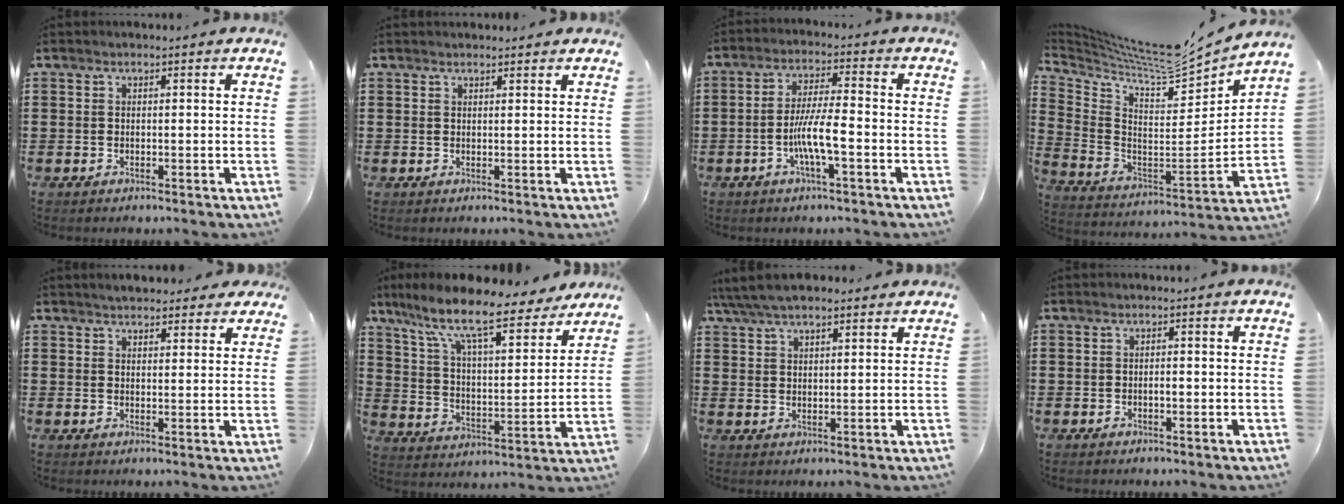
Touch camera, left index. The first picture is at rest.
{"total": 1.1, "force": [1.1, 0.3, 0.2], "torque": [-0.006, 0.002, 0.021]}
{"total": 6.6, "force": [-2.2, 1.1, 6.2], "torque": [-0.124, -0.003, -0.047]}
{"total": 8.1, "force": [7.5, 0.9, 2.8], "torque": [-0.087, -0.063, 0.124]}
{"total": 3.4, "force": [3.2, 0.8, 0.7], "torque": [-0.022, -0.002, 0.061]}
{"total": 11.9, "force": [9.5, 2.0, 6.9], "torque": [-0.169, -0.052, 0.160]}
{"total": 5.7, "force": [4.9, 1.6, 2.4], "torque": [-0.062, -0.004, 0.090]}
{"total": 0.9, "force": [-0.1, 0.3, 0.9], "torque": [-0.018, -0.003, -0.001]}